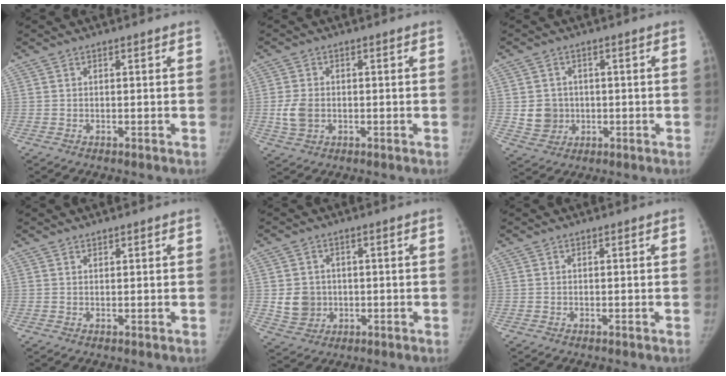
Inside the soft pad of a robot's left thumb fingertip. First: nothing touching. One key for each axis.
{"total": 4.9, "fx": -0.4, "fy": 3.6, "fz": 3.2, "tx": -0.066, "ty": 0.000, "tz": -0.004}
{"total": 5.9, "fx": 0.0, "fy": 5.5, "fz": 2.0, "tx": -0.008, "ty": 0.004, "tz": 0.008}
{"total": 0.8, "fx": 0.7, "fy": 0.4, "fz": 0.1, "tx": 0.005, "ty": -0.005, "tz": 0.011}
{"total": 6.1, "fx": 0.0, "fy": 5.6, "fz": 2.5, "tx": -0.019, "ty": 0.000, "tz": 0.010}
{"total": 0.0}